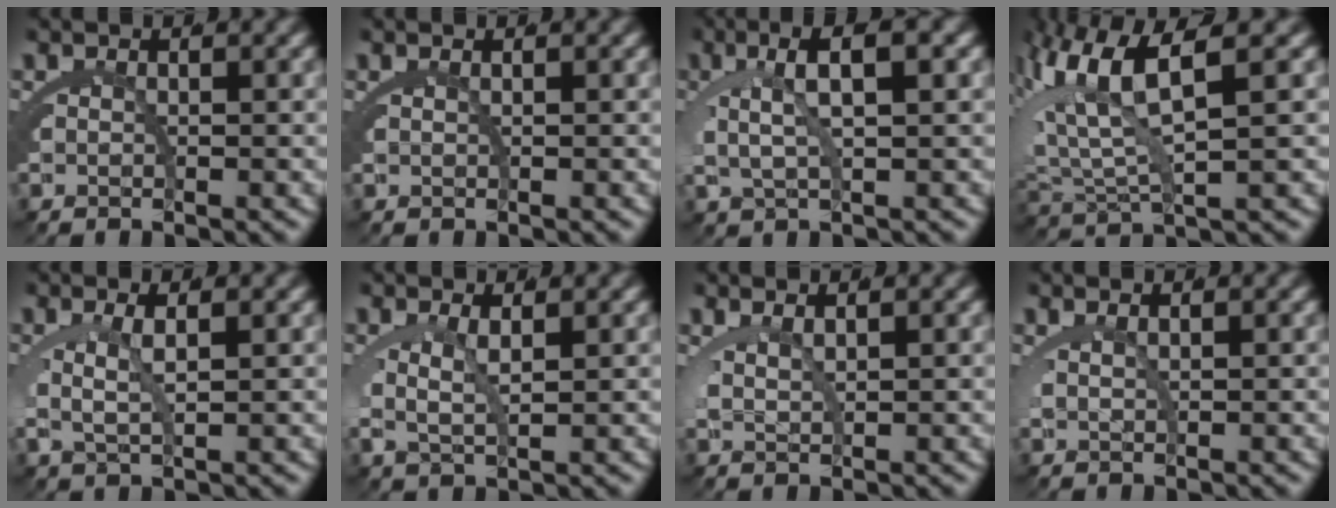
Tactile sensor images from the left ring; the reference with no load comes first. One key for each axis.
{"total": 0.8, "fx": 0.4, "fy": -0.7, "fz": 0.2, "tx": -0.002, "ty": 0.000, "tz": 0.009}
{"total": 5.1, "fx": 1.9, "fy": 1.3, "fz": 4.5, "tx": -0.085, "ty": 0.011, "tz": 0.036}
{"total": 7.5, "fx": 2.6, "fy": 3.2, "fz": 6.2, "tx": -0.133, "ty": 0.003, "tz": 0.048}
{"total": 2.9, "fx": 0.9, "fy": 0.7, "fz": 2.7, "tx": -0.058, "ty": -0.004, "tz": 0.024}
{"total": 2.7, "fx": 0.9, "fy": 0.8, "fz": 2.4, "tx": -0.053, "ty": -0.007, "tz": 0.025}
{"total": 1.9, "fx": 1.4, "fy": 0.3, "fz": 1.3, "tx": -0.030, "ty": -0.004, "tz": 0.032}
{"total": 1.3, "fx": 0.9, "fy": -0.1, "fz": 1.0, "tx": -0.022, "ty": -0.002, "tz": 0.023}